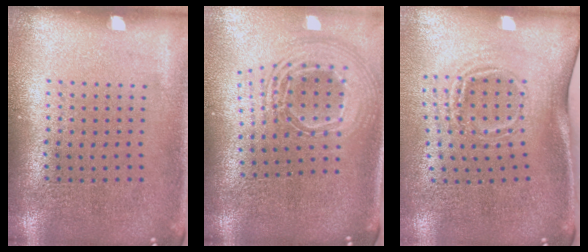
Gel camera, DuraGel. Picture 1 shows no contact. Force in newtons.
{"total": 2.5, "press": 1.8, "slide": 1.7}
{"total": 1.8, "press": 1.2, "slide": 1.4}